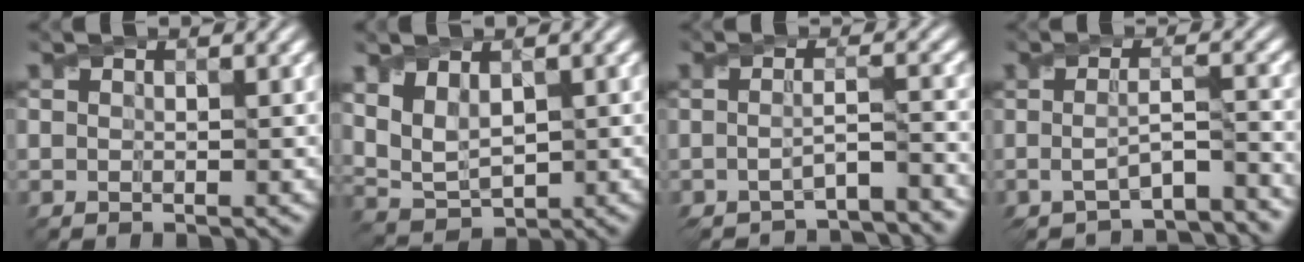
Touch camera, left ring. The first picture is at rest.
{"total": 4.1, "force": [1.3, 2.4, 3.0], "torque": [-0.069, -0.003, 0.031]}
{"total": 4.9, "force": [-4.1, 0.7, 2.6], "torque": [-0.044, -0.010, -0.062]}
{"total": 5.1, "force": [-3.2, 1.1, 3.8], "torque": [-0.066, -0.014, -0.048]}